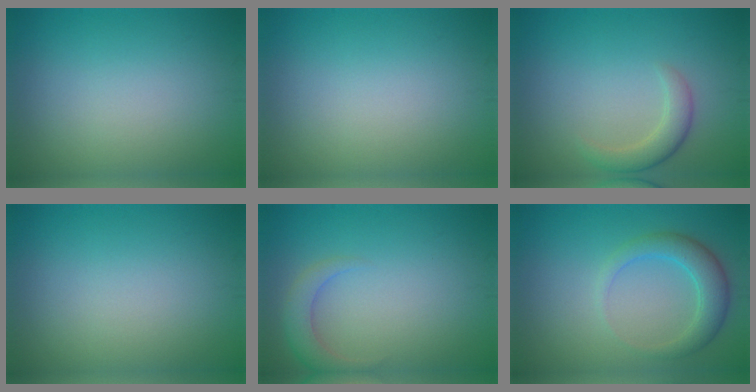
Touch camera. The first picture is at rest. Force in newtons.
{"total": 0.0}
{"total": 2.5, "press": 2.5, "slide": 0.2}
{"total": 0.0}
{"total": 2.4, "press": 2.4, "slide": 0.3}
{"total": 3.5, "press": 3.5, "slide": 0.1}